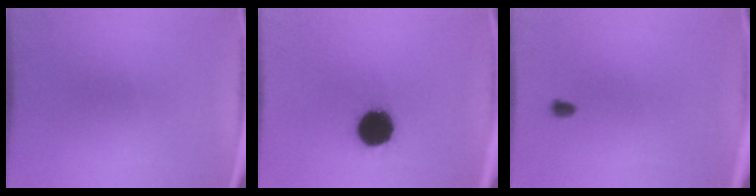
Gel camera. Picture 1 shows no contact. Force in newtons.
{"total": 14.3}
{"total": 1.0}